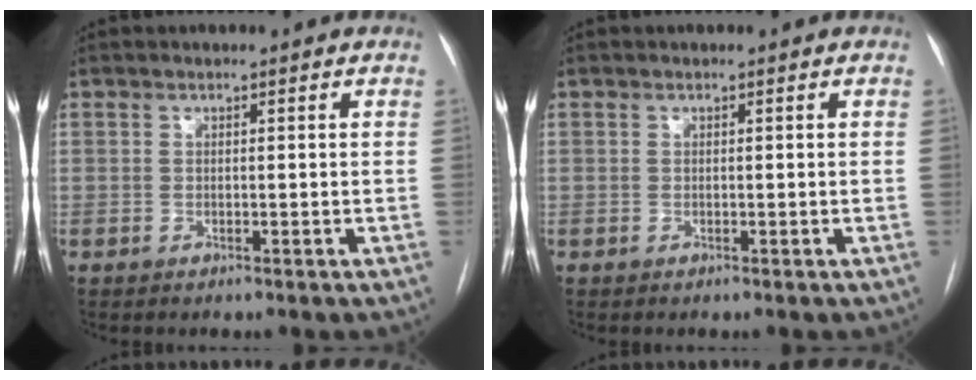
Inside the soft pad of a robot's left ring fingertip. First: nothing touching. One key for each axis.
{"total": 0.0}